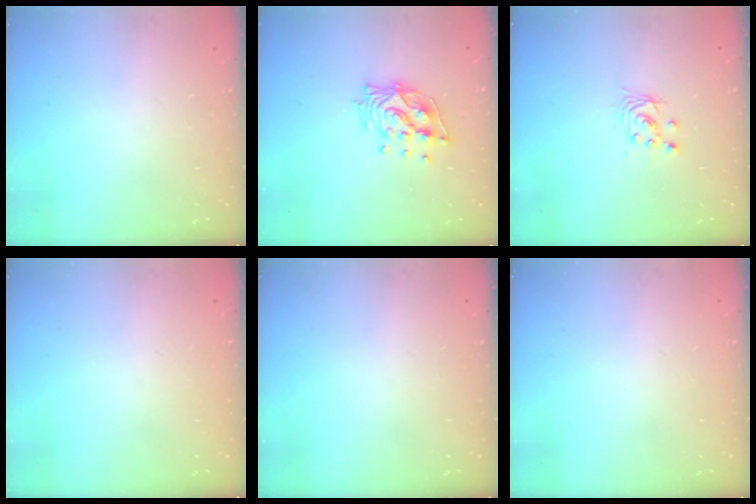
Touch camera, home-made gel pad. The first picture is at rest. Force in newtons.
{"total": 11.7, "press": 11.6, "slide": 1.4}
{"total": 2.9, "press": 2.9, "slide": 0.2}
{"total": 0.0}
{"total": 0.0}
{"total": 0.0}